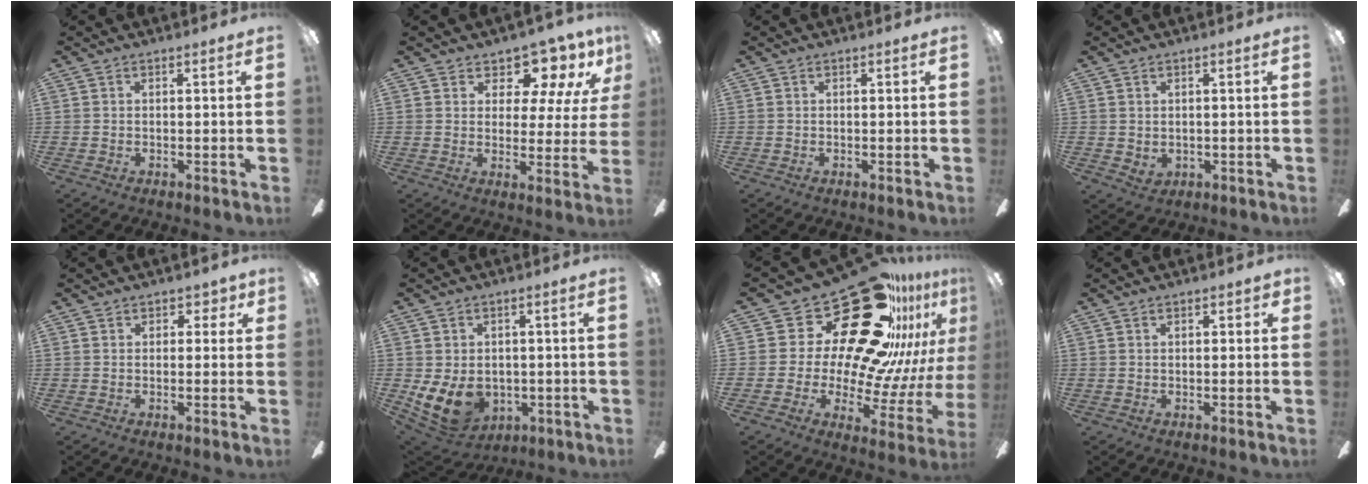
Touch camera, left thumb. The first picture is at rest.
{"total": 10.9, "force": [8.5, 4.9, 4.7], "torque": [-0.074, -0.062, 0.152]}
{"total": 0.0}
{"total": 2.2, "force": [0.6, 1.8, 1.1], "torque": [-0.014, -0.001, 0.010]}
{"total": 2.5, "force": [1.1, 1.9, 1.2], "torque": [-0.010, 0.002, 0.018]}
{"total": 11.9, "force": [-2.7, 8.7, 7.6], "torque": [-0.160, 0.008, -0.045]}
{"total": 32.8, "force": [19.1, 16.2, 21.2], "torque": [-0.313, -0.147, 0.354]}
{"total": 1.9, "force": [0.6, 1.1, 1.4], "torque": [-0.013, -0.001, 0.007]}